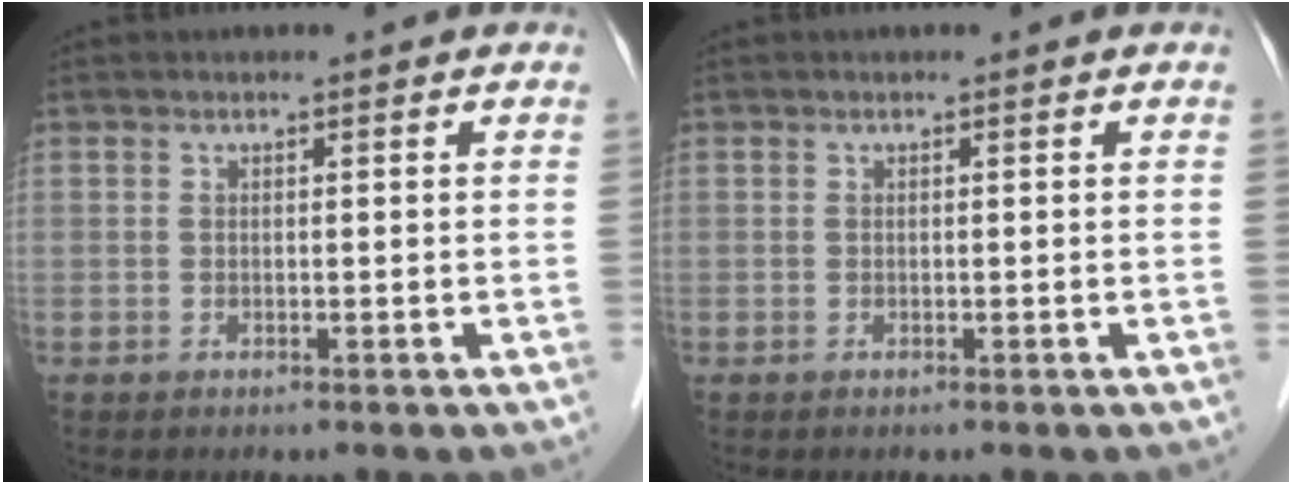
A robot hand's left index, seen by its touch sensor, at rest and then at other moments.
{"total": 0.0}